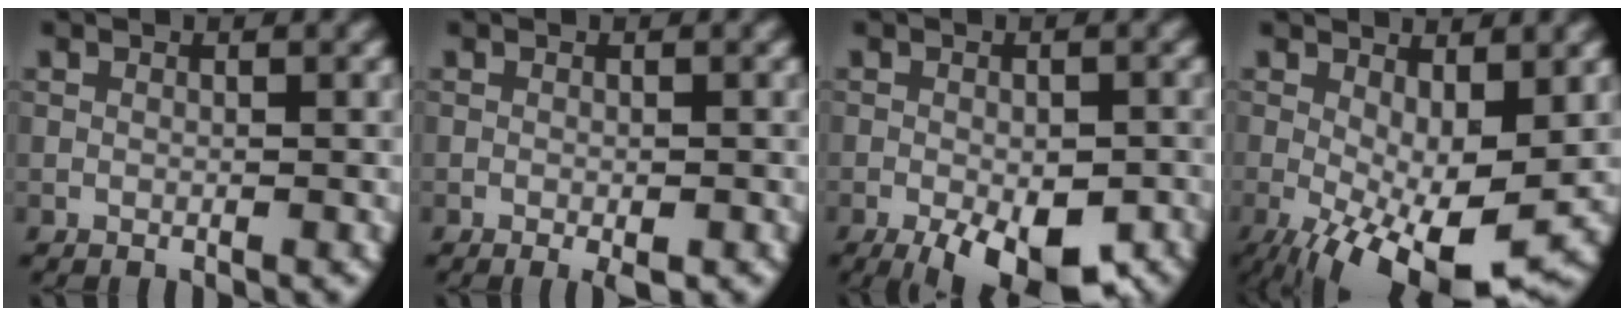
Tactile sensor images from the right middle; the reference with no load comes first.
{"total": 1.5, "force": [-0.7, 0.4, 1.3], "torque": [-0.017, -0.003, -0.010]}
{"total": 8.9, "force": [-4.9, 3.4, 6.6], "torque": [-0.097, -0.017, -0.063]}
{"total": 10.3, "force": [-2.9, 4.0, 9.0], "torque": [-0.160, -0.015, -0.041]}